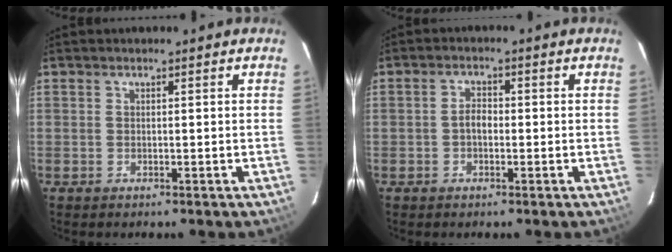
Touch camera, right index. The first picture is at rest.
{"total": 2.3, "force": [-0.5, 1.4, 1.7], "torque": [-0.033, 0.008, -0.011]}